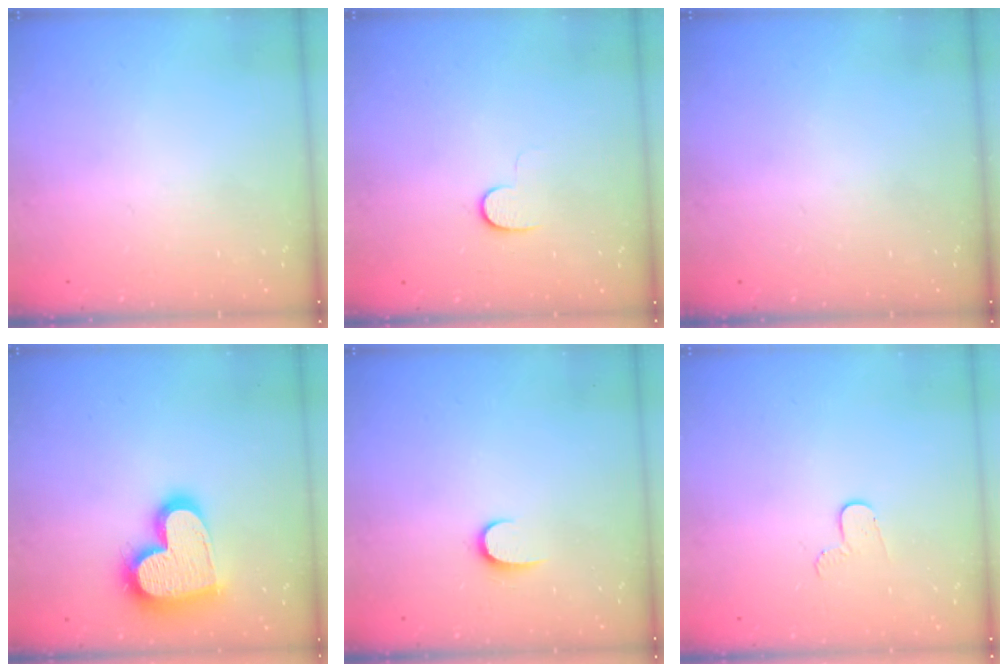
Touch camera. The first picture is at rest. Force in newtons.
{"total": 6.8, "press": 6.7, "slide": 1.0}
{"total": 0.0}
{"total": 20.6, "press": 20.5, "slide": 1.4}
{"total": 5.4, "press": 5.4, "slide": 0.5}
{"total": 4.9, "press": 4.8, "slide": 0.4}